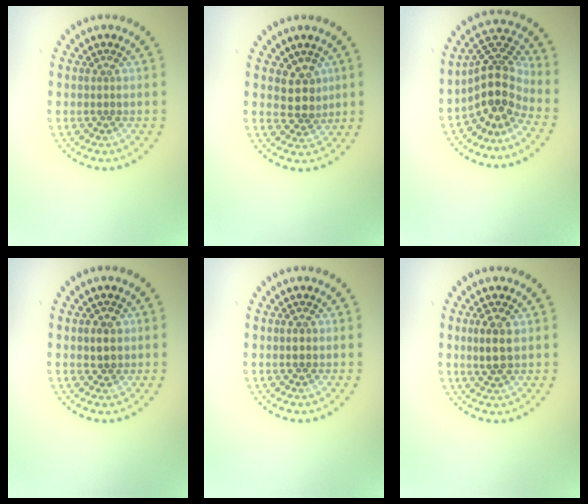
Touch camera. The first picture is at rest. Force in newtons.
{"total": 2.8, "press": 2.4, "slide": 1.4}
{"total": 4.6, "press": 3.4, "slide": 3.1}
{"total": 1.4, "press": 1.4, "slide": 0.4}
{"total": 1.2, "press": 1.2, "slide": 0.1}
{"total": 2.5, "press": 2.5, "slide": 0.4}